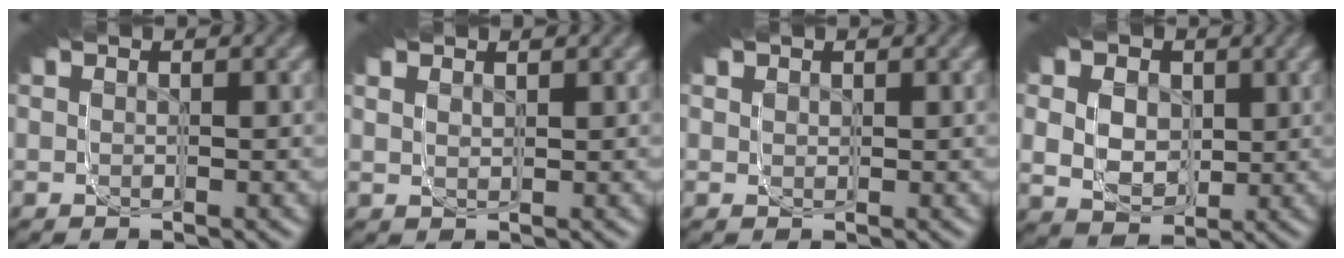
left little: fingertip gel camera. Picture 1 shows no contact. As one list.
[{"total": 1.6, "force": [0.8, 1.3, 0.6], "torque": [-0.023, 0.009, 0.008]}, {"total": 0.9, "force": [0.5, 0.7, -0.2], "torque": [-0.002, 0.000, 0.006]}, {"total": 8.6, "force": [2.3, 7.7, 3.2], "torque": [-0.054, 0.010, 0.013]}]